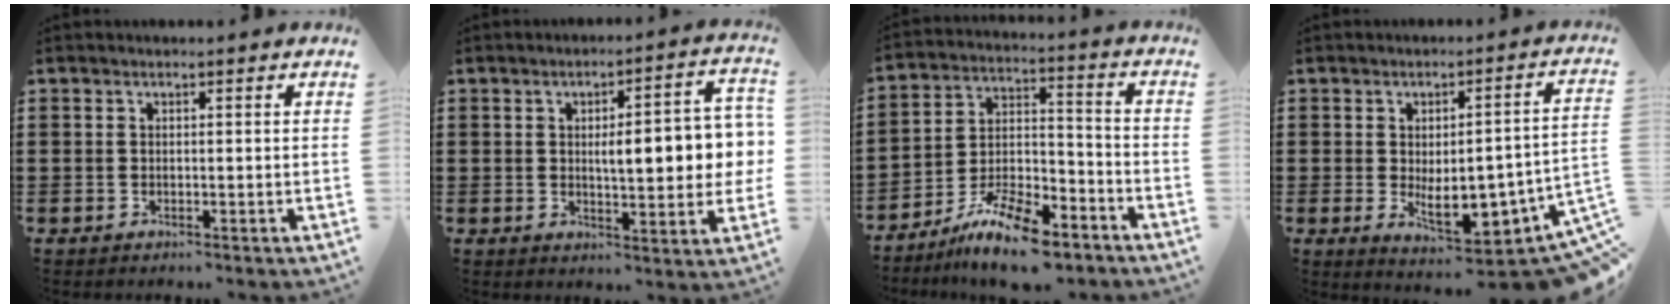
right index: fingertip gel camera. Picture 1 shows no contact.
{"total": 8.3, "force": [0.4, 2.3, 8.0], "torque": [-0.114, -0.008, -0.003]}
{"total": 11.5, "force": [-9.0, 3.0, 6.6], "torque": [-0.123, 0.031, -0.171]}
{"total": 9.0, "force": [-3.1, 3.2, 7.8], "torque": [-0.104, -0.017, -0.054]}